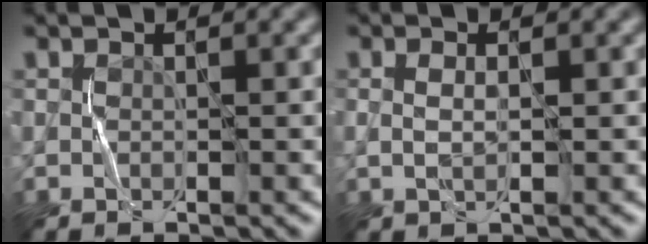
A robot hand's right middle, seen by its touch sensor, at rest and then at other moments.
{"total": 1.0, "force": [0.1, 0.2, 0.9], "torque": [-0.024, 0.000, 0.003]}